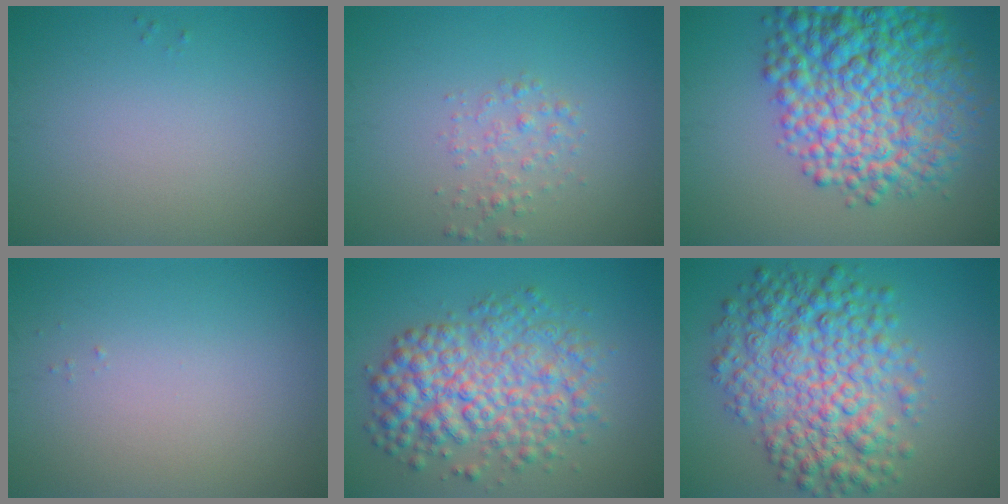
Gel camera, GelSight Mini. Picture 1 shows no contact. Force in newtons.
{"total": 1.7, "press": 1.7, "slide": 0.1}
{"total": 12.3, "press": 12.2, "slide": 0.4}
{"total": 0.0}
{"total": 7.4, "press": 7.4, "slide": 0.1}
{"total": 8.5, "press": 8.5, "slide": 0.0}